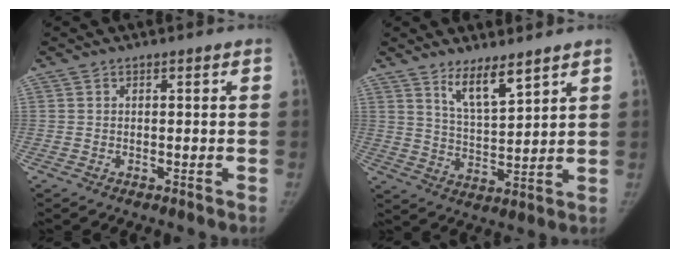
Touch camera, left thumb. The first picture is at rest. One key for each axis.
{"total": 7.6, "fx": 5.5, "fy": 1.9, "fz": 4.9, "tx": -0.078, "ty": -0.049, "tz": 0.105}